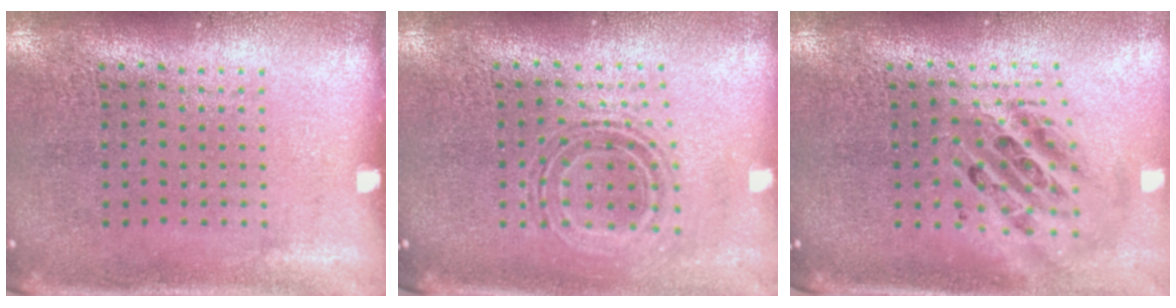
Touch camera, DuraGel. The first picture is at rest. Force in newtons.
{"total": 0.7, "press": 0.7, "slide": 0.1}
{"total": 2.2, "press": 1.7, "slide": 1.4}